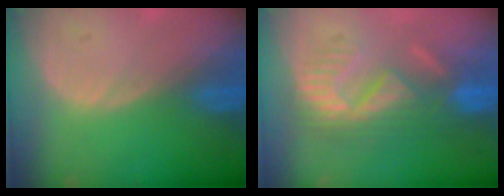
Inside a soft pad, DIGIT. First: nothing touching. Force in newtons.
{"total": 8.9, "press": 8.2, "slide": 3.6}